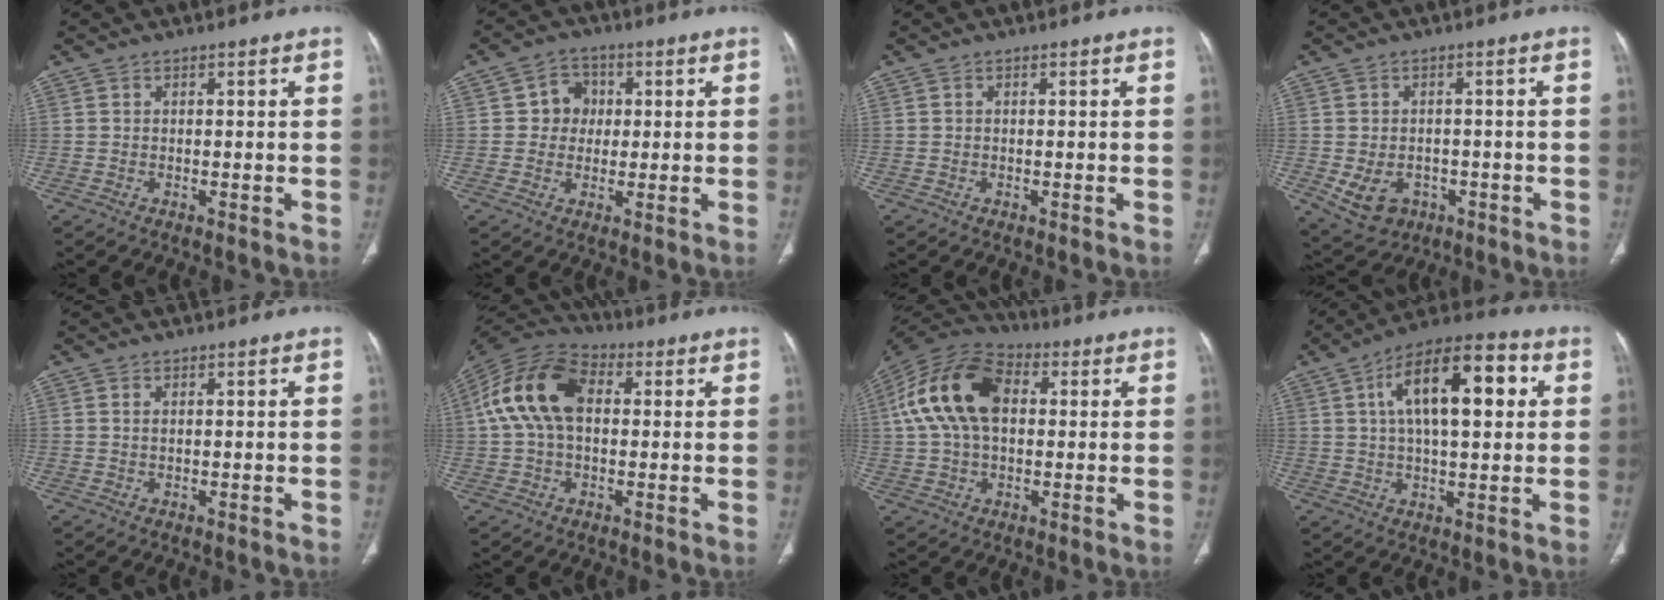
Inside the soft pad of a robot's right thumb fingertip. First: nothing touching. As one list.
[{"total": 5.7, "force": [0.6, 5.2, 2.2], "torque": [0.000, 0.008, 0.004]}, {"total": 0.0}, {"total": 7.4, "force": [-2.3, 5.8, 3.9], "torque": [-0.061, 0.014, -0.020]}, {"total": 0.8, "force": [0.3, 0.3, 0.6], "torque": [-0.017, 0.004, 0.008]}, {"total": 15.0, "force": [2.1, 9.6, 11.4], "torque": [-0.222, 0.035, 0.029]}, {"total": 16.9, "force": [2.8, 10.6, 12.9], "torque": [-0.247, 0.030, 0.044]}, {"total": 17.5, "force": [4.6, 7.6, 15.1], "torque": [-0.223, 0.018, 0.065]}]